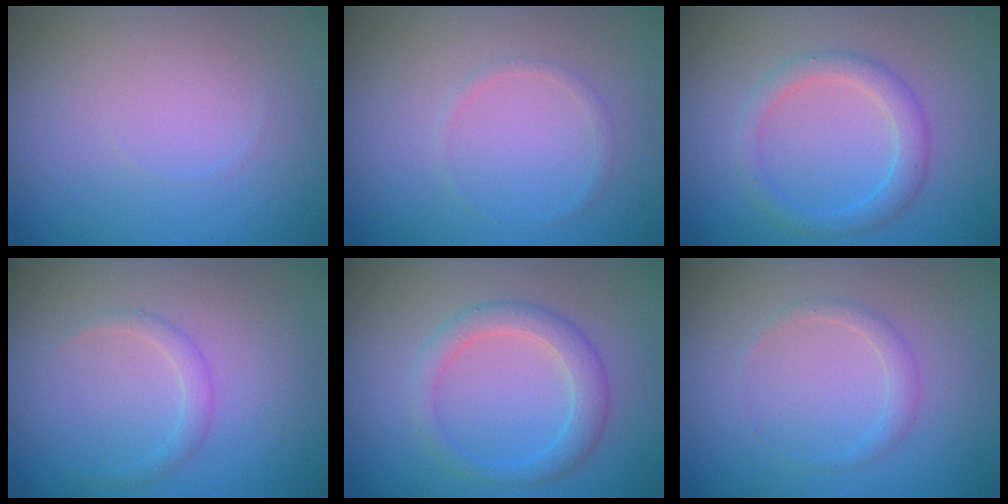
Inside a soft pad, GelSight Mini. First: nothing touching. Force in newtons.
{"total": 0.7, "press": 0.7, "slide": 0.0}
{"total": 2.4, "press": 2.4, "slide": 0.1}
{"total": 1.2, "press": 1.2, "slide": 0.0}
{"total": 2.7, "press": 2.7, "slide": 0.2}
{"total": 1.1, "press": 1.1, "slide": 0.1}